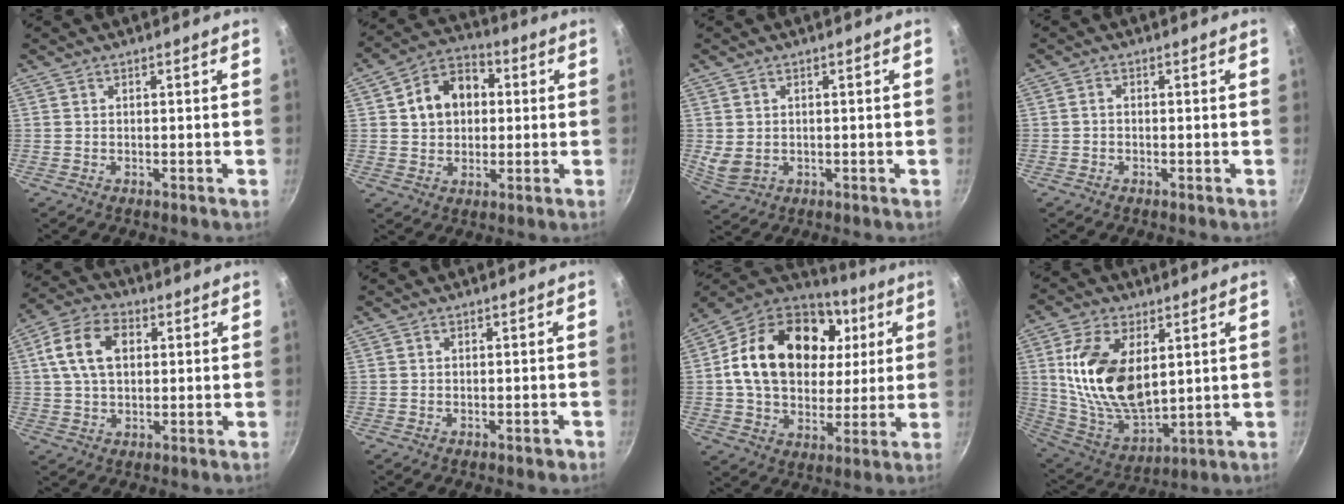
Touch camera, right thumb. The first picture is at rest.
{"total": 11.6, "force": [2.1, 9.0, 7.1], "torque": [-0.088, 0.019, 0.024]}
{"total": 3.9, "force": [0.4, 3.1, 2.4], "torque": [-0.046, -0.006, 0.020]}
{"total": 0.9, "force": [-0.2, 0.7, 0.6], "torque": [-0.011, 0.005, -0.004]}
{"total": 11.2, "force": [2.6, 7.3, 8.1], "torque": [-0.138, 0.013, 0.036]}
{"total": 1.1, "force": [-0.5, 0.7, 0.7], "torque": [-0.002, 0.012, -0.002]}
{"total": 26.4, "force": [6.0, 19.0, 17.3], "torque": [-0.285, 0.014, 0.099]}
{"total": 18.8, "force": [4.1, 10.7, 14.9], "torque": [-0.265, -0.028, 0.094]}